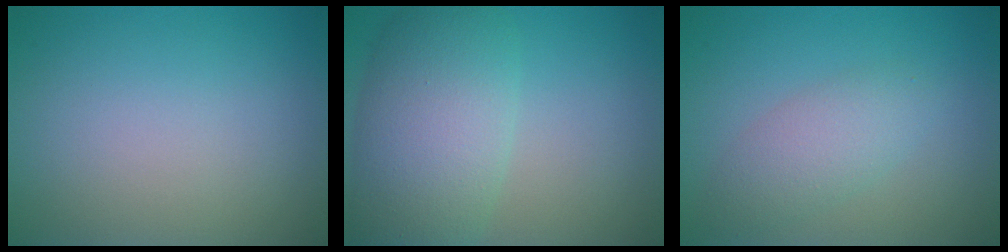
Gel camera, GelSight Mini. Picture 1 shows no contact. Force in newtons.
{"total": 8.2, "press": 8.2, "slide": 0.3}
{"total": 2.8, "press": 2.8, "slide": 0.0}